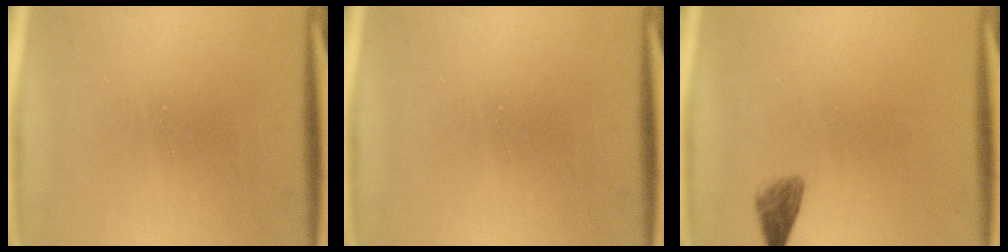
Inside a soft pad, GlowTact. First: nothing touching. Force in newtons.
{"total": 0.0}
{"total": 1.9}